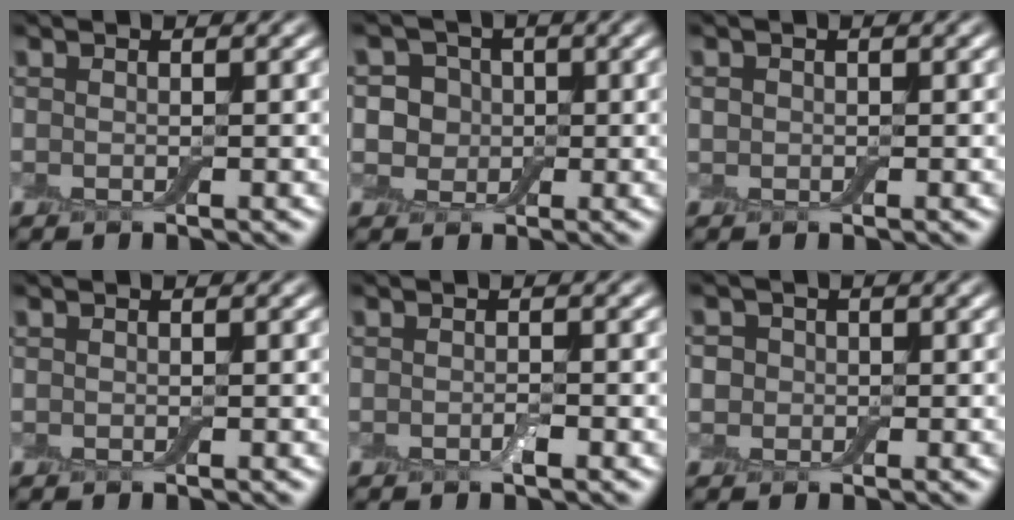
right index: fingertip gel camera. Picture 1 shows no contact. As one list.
[{"total": 3.8, "force": [0.5, 3.5, 1.5], "torque": [-0.007, 0.014, -0.010]}, {"total": 0.5, "force": [0.0, 0.5, 0.1], "torque": [0.000, -0.001, -0.002]}, {"total": 0.0}, {"total": 0.7, "force": [-0.4, 0.2, 0.6], "torque": [-0.013, 0.000, -0.007]}, {"total": 2.7, "force": [0.6, 2.4, 1.0], "torque": [-0.002, 0.015, -0.011]}]